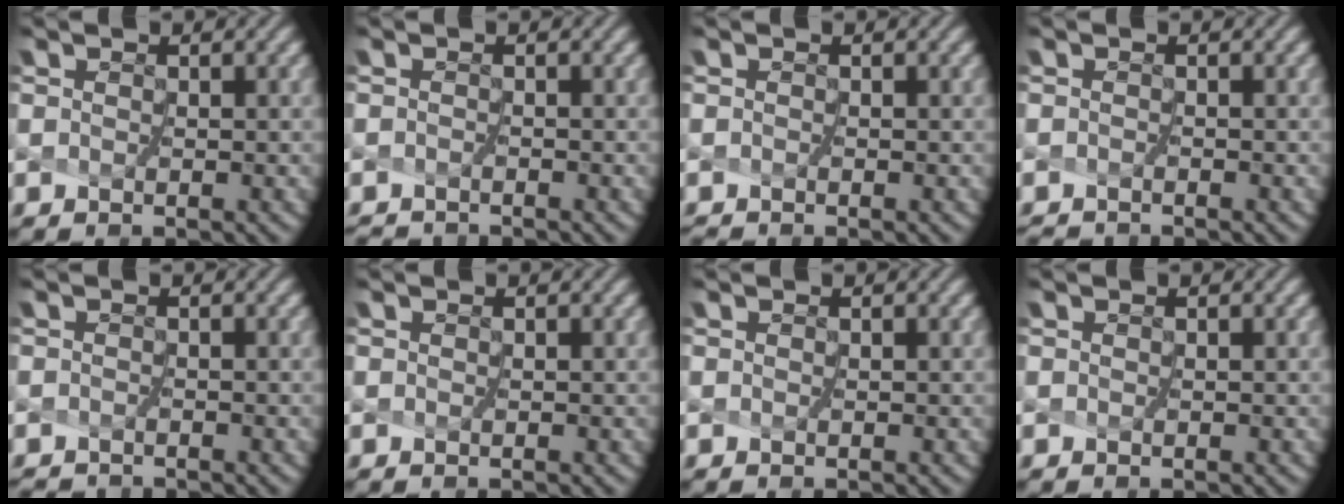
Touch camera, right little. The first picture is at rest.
{"total": 1.8, "force": [-1.8, -0.2, -0.2], "torque": [-0.003, -0.014, -0.036]}
{"total": 0.6, "force": [-0.5, -0.2, -0.2], "torque": [-0.004, -0.006, -0.010]}
{"total": 1.5, "force": [-1.4, -0.3, -0.3], "torque": [-0.004, -0.012, -0.030]}
{"total": 1.5, "force": [-1.5, -0.2, -0.3], "torque": [-0.003, -0.013, -0.030]}
{"total": 0.0}
{"total": 0.0}
{"total": 0.0}